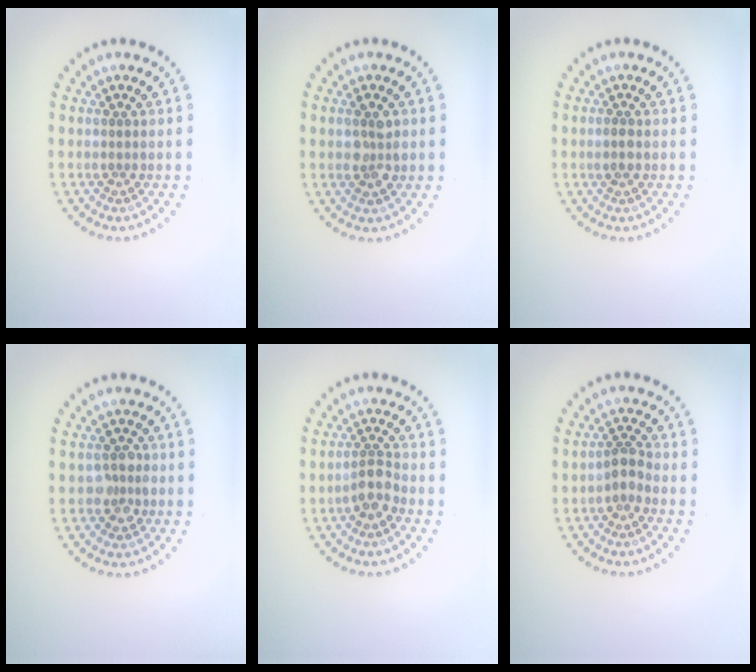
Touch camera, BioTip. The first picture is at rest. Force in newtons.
{"total": 2.5, "press": 2.4, "slide": 0.5}
{"total": 1.2, "press": 1.2, "slide": 0.2}
{"total": 2.2, "press": 2.1, "slide": 0.4}
{"total": 2.2, "press": 1.7, "slide": 1.3}
{"total": 1.8, "press": 1.6, "slide": 0.8}